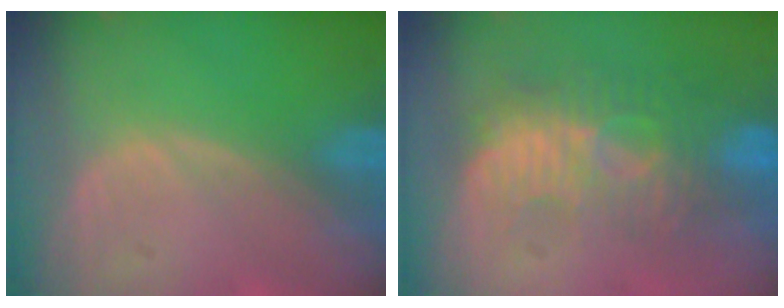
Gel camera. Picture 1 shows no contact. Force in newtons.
{"total": 9.4, "press": 8.9, "slide": 3.0}